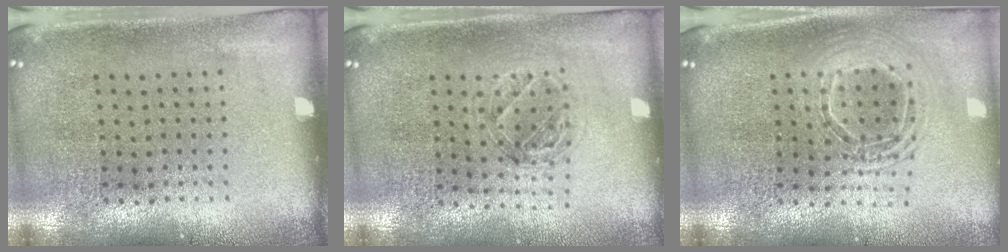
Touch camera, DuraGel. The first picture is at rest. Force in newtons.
{"total": 1.1, "press": 1.1, "slide": 0.4}
{"total": 2.0, "press": 1.5, "slide": 1.3}